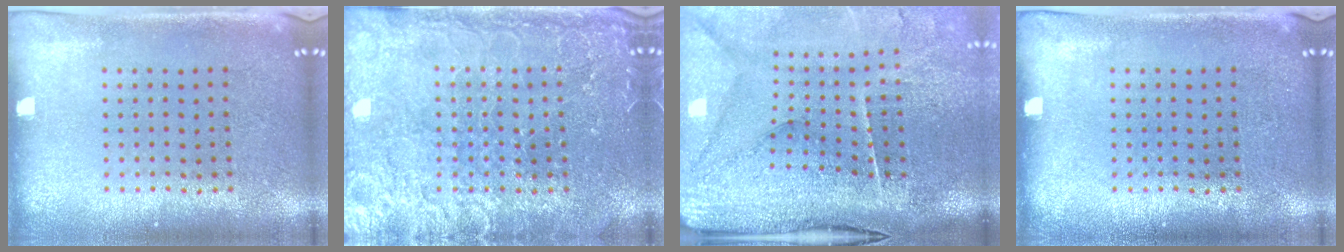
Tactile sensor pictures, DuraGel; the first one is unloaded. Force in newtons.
{"total": 3.7, "press": 3.7, "slide": 0.5}
{"total": 4.7, "press": 3.6, "slide": 3.0}
{"total": 0.0}